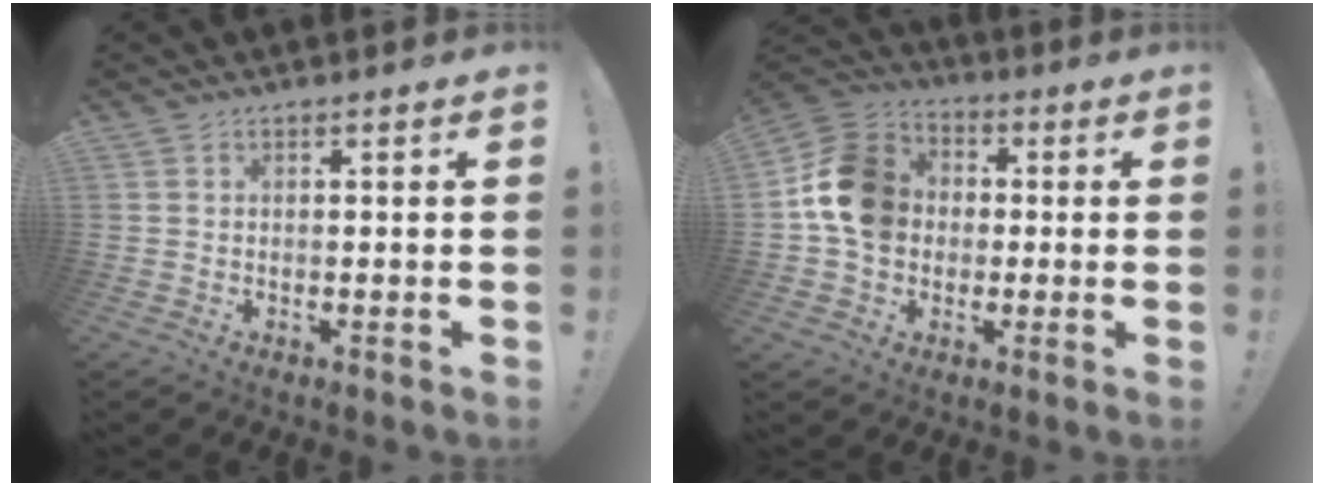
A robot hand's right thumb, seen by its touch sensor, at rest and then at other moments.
{"total": 15.3, "force": [1.0, 12.9, 8.2], "torque": [-0.129, 0.019, 0.025]}